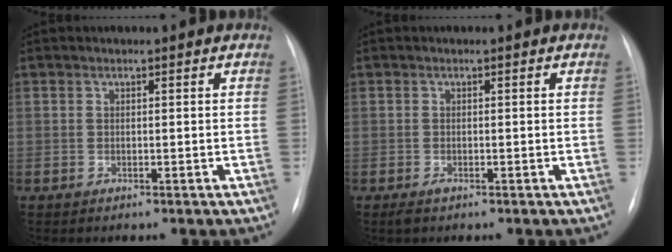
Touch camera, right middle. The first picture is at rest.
{"total": 1.0, "force": [-0.6, 0.3, 0.7], "torque": [-0.014, -0.002, -0.007]}